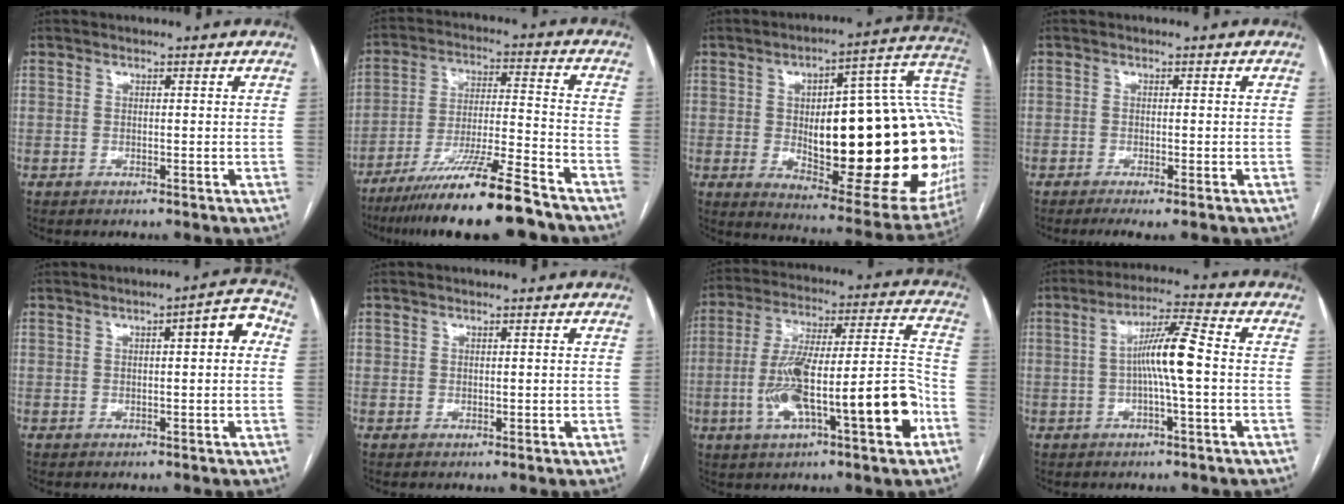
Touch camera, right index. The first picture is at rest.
{"total": 16.8, "force": [-12.9, 0.4, 10.8], "torque": [-0.188, -0.026, -0.221]}
{"total": 36.5, "force": [-1.5, 10.3, 35.0], "torque": [-0.391, 0.036, -0.002]}
{"total": 3.8, "force": [-2.9, 0.1, 2.4], "torque": [-0.030, -0.008, -0.043]}
{"total": 5.4, "force": [1.1, 1.2, 5.2], "torque": [-0.066, 0.027, 0.011]}
{"total": 0.7, "force": [0.3, 0.6, 0.4], "torque": [-0.002, 0.001, 0.005]}
{"total": 19.6, "force": [-6.1, 3.1, 18.4], "torque": [-0.290, 0.022, -0.088]}
{"total": 8.1, "force": [-0.3, 0.3, 8.1], "torque": [-0.149, 0.015, -0.010]}